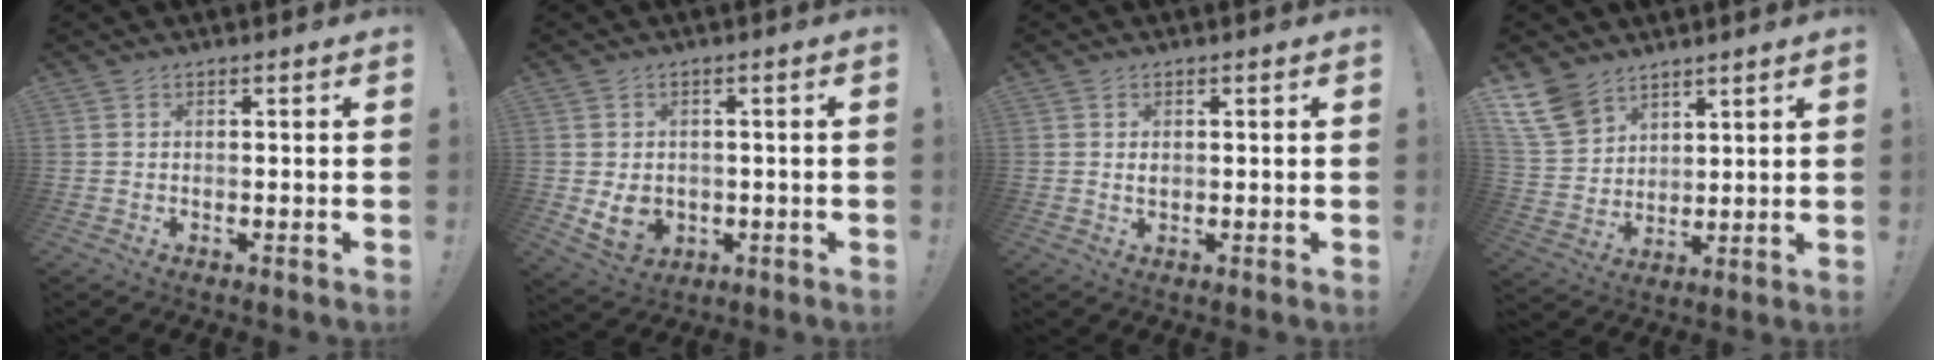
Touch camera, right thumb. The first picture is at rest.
{"total": 6.1, "force": [0.0, 5.1, 3.4], "torque": [-0.055, -0.005, 0.000]}
{"total": 1.1, "force": [0.3, 0.8, 0.6], "torque": [-0.007, 0.002, 0.004]}
{"total": 12.8, "force": [8.5, 8.3, 4.7], "torque": [-0.095, -0.047, 0.173]}